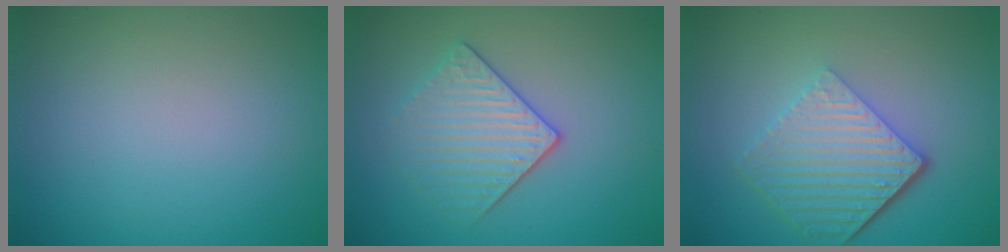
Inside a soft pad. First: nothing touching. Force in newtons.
{"total": 3.2, "press": 3.2, "slide": 0.7}
{"total": 5.8, "press": 4.2, "slide": 4.0}